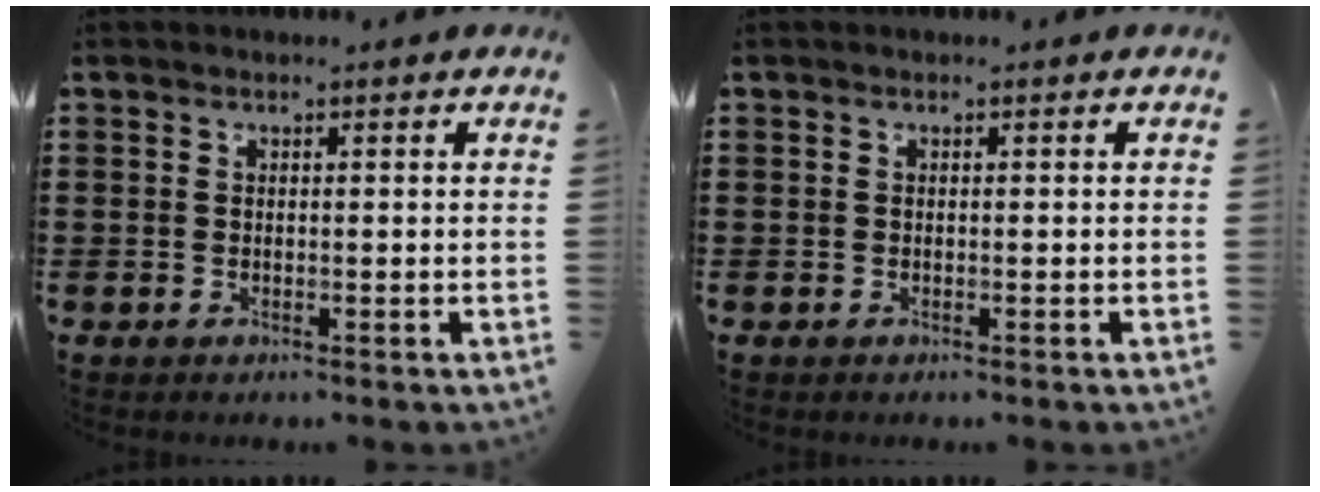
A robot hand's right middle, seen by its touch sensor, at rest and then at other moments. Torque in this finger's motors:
{"motor_torque": [-0.21, -0.12, 0.00, 0.00]}